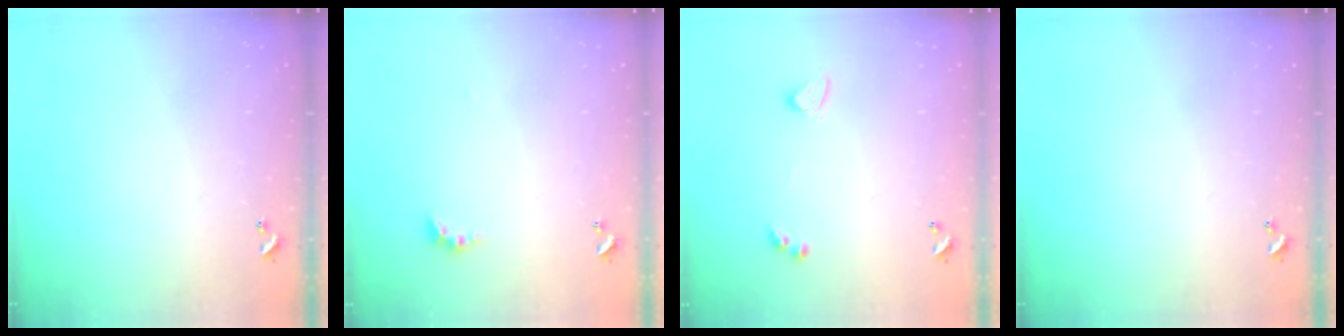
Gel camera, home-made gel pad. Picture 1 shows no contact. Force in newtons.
{"total": 1.5, "press": 1.3, "slide": 0.7}
{"total": 3.3, "press": 2.8, "slide": 1.7}
{"total": 0.0}